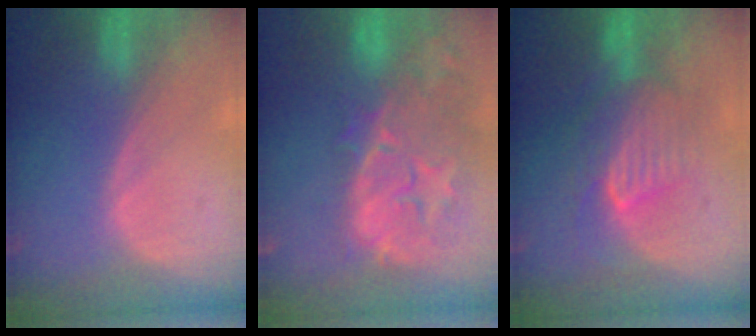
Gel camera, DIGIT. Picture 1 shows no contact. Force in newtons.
{"total": 14.6, "press": 11.7, "slide": 8.7}
{"total": 7.7, "press": 7.7, "slide": 0.1}